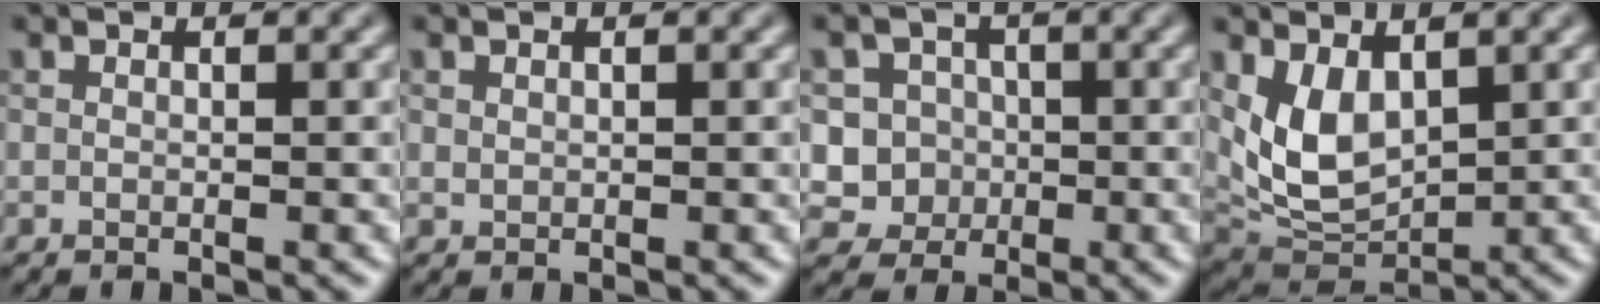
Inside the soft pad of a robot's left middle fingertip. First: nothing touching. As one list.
[{"total": 0.6, "force": [0.3, 0.4, 0.2], "torque": [-0.004, -0.001, 0.010]}, {"total": 4.9, "force": [-0.3, 4.8, 1.1], "torque": [-0.004, 0.023, -0.017]}, {"total": 5.3, "force": [1.6, 3.1, 3.9], "torque": [-0.083, -0.012, 0.042]}]